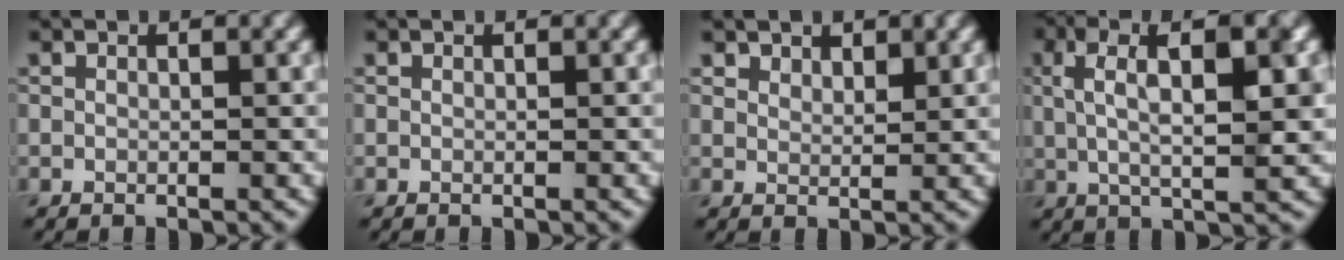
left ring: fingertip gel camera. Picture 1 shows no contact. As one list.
[{"total": 0.0}, {"total": 2.4, "force": [2.0, 1.0, 0.7], "torque": [-0.013, -0.013, 0.042]}, {"total": 7.7, "force": [1.8, 2.4, 7.1], "torque": [-0.117, 0.009, 0.026]}]